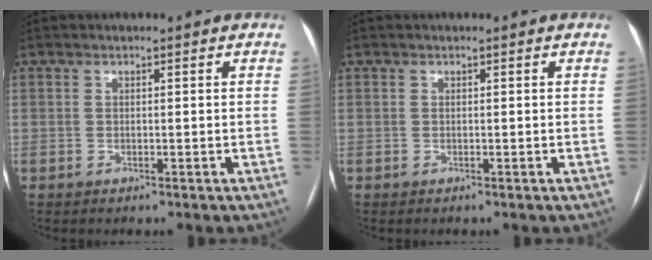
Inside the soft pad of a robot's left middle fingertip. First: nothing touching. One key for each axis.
{"total": 0.0}